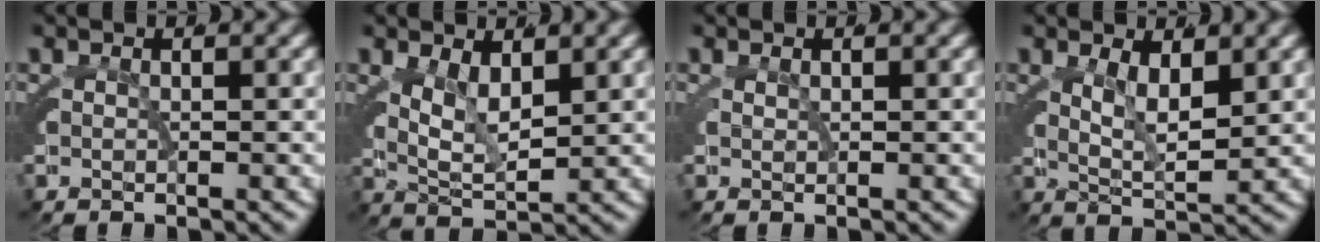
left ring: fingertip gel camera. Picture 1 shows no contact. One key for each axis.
{"total": 3.2, "fx": 1.1, "fy": 2.1, "fz": 2.1, "tx": -0.048, "ty": -0.012, "tz": 0.018}
{"total": 0.0}
{"total": 2.7, "fx": 1.1, "fy": 1.3, "fz": 2.1, "tx": -0.038, "ty": -0.009, "tz": 0.015}